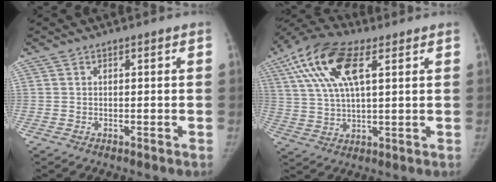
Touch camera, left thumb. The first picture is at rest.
{"total": 15.6, "force": [6.4, 6.6, 12.6], "torque": [-0.251, 0.009, 0.114]}